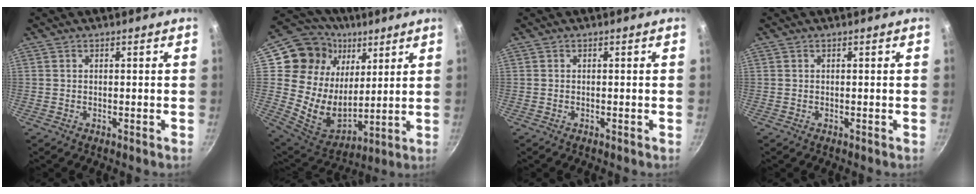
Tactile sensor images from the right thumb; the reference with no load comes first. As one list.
[{"total": 19.6, "force": [7.6, 15.8, 8.9], "torque": [-0.118, -0.037, 0.142]}, {"total": 0.0}, {"total": 0.0}]